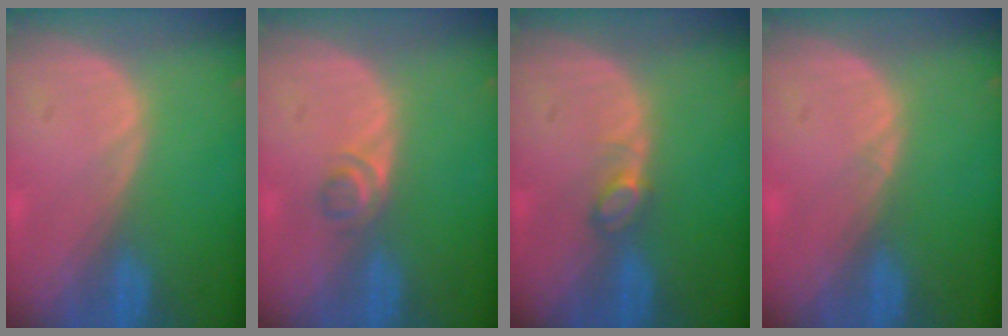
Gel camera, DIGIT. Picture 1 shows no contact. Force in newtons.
{"total": 2.2, "press": 2.0, "slide": 0.9}
{"total": 2.2, "press": 2.2, "slide": 0.3}
{"total": 0.5, "press": 0.4, "slide": 0.4}